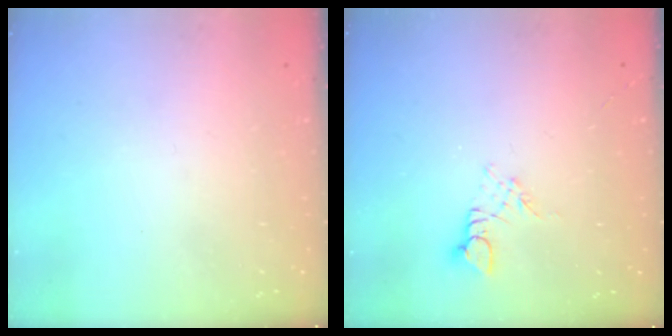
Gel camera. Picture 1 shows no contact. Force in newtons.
{"total": 3.5, "press": 3.4, "slide": 0.5}